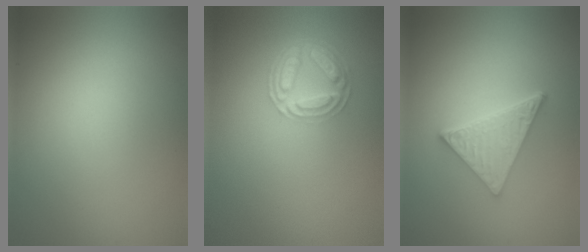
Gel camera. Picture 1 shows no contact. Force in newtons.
{"total": 4.3, "press": 3.4, "slide": 2.7}
{"total": 4.9, "press": 3.7, "slide": 3.3}